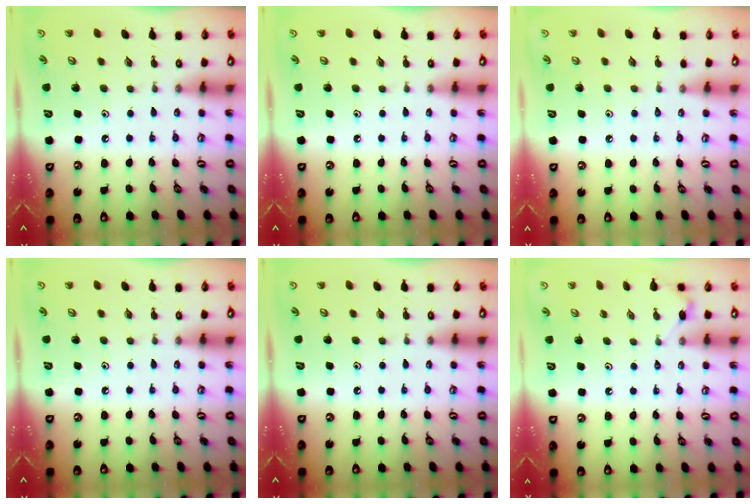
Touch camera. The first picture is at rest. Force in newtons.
{"total": 0.0}
{"total": 1.8, "press": 1.7, "slide": 0.4}
{"total": 0.0}
{"total": 0.0}
{"total": 3.9, "press": 3.9, "slide": 0.4}